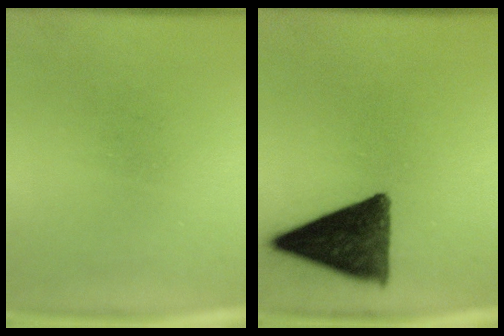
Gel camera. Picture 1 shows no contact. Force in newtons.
{"total": 12.5}